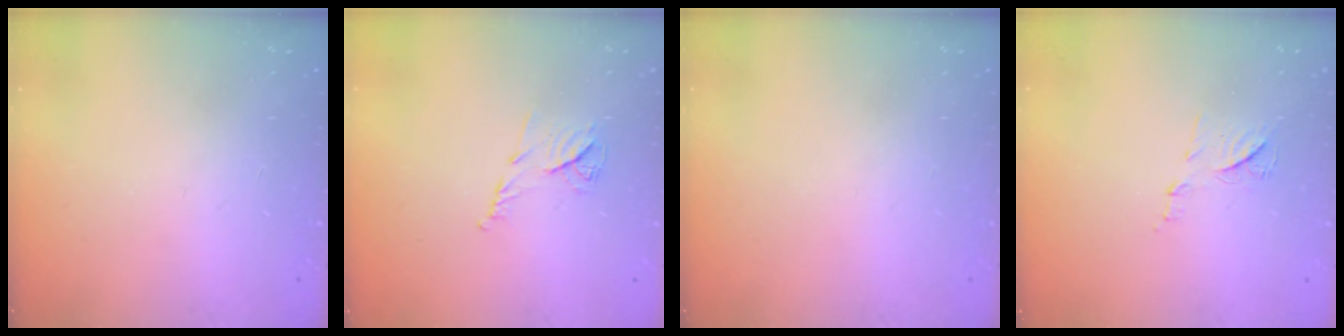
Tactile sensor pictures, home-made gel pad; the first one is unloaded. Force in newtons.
{"total": 7.9, "press": 7.9, "slide": 0.3}
{"total": 0.0}
{"total": 7.6, "press": 7.6, "slide": 0.6}